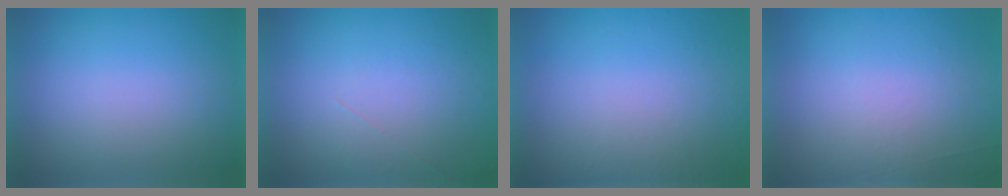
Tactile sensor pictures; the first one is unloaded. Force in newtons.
{"total": 1.2}
{"total": 5.2}
{"total": 6.8}